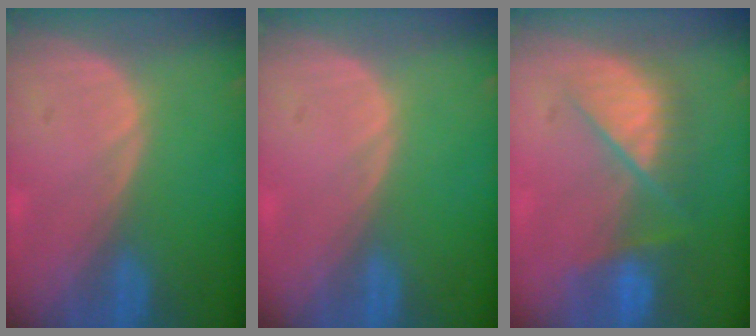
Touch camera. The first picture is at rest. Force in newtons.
{"total": 0.0}
{"total": 7.7, "press": 7.5, "slide": 1.7}